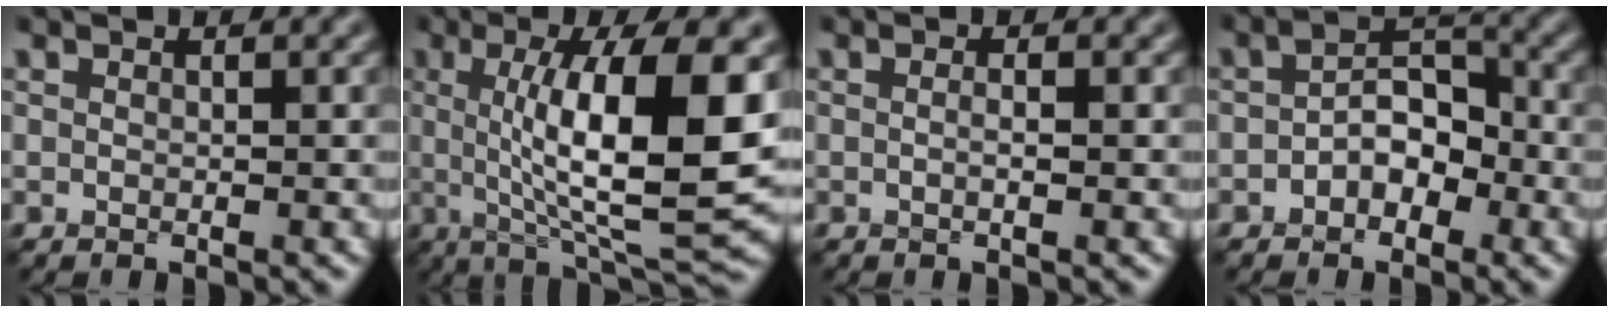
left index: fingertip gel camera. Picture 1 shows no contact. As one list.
[{"total": 11.1, "force": [1.2, 2.5, 10.7], "torque": [-0.158, -0.004, 0.026]}, {"total": 0.9, "force": [0.1, 0.0, 0.9], "torque": [-0.013, -0.006, 0.001]}, {"total": 3.1, "force": [-1.2, 1.9, 2.1], "torque": [-0.034, 0.015, -0.023]}]